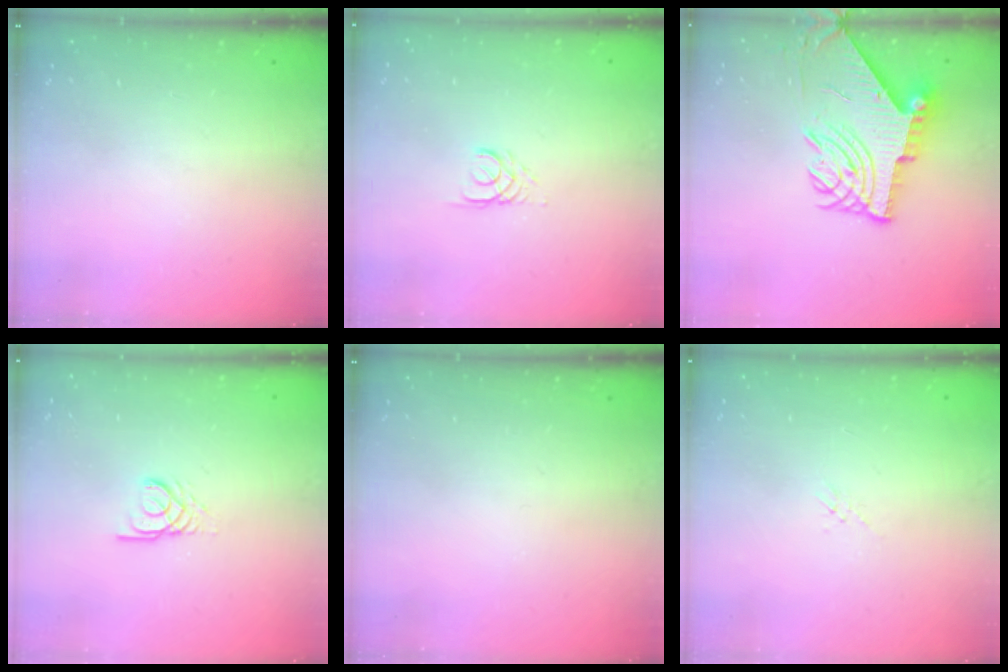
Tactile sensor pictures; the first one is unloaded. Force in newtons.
{"total": 2.6, "press": 2.6, "slide": 0.3}
{"total": 10.9, "press": 10.8, "slide": 1.2}
{"total": 2.6, "press": 2.6, "slide": 0.1}
{"total": 0.0}
{"total": 0.5, "press": 0.5, "slide": 0.2}